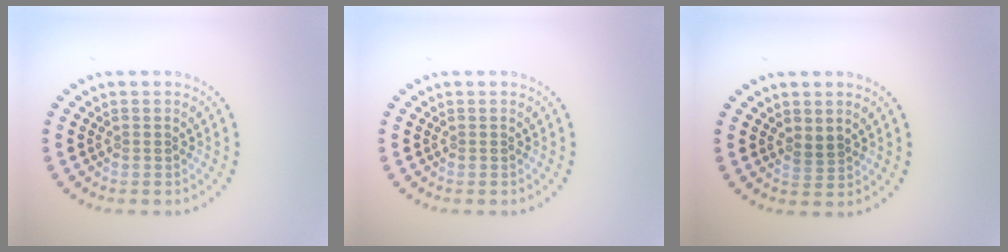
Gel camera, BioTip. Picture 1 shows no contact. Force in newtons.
{"total": 0.0}
{"total": 1.1, "press": 1.0, "slide": 0.5}